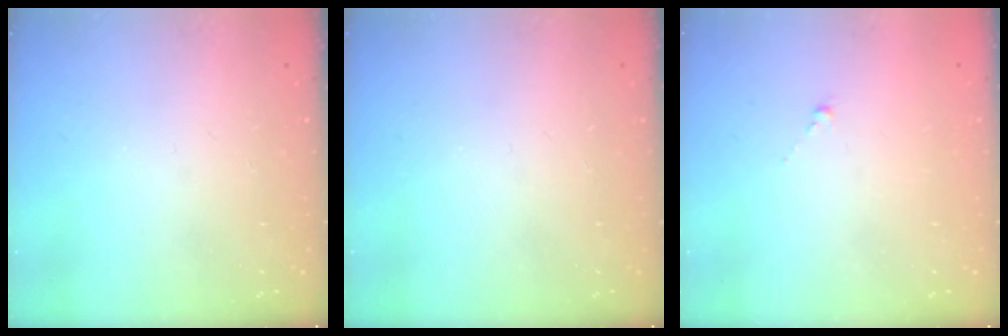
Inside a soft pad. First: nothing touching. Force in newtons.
{"total": 0.0}
{"total": 0.0}